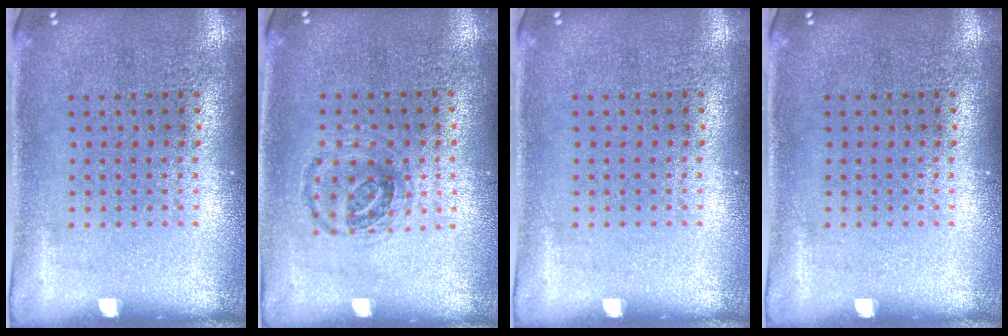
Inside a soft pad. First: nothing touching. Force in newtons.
{"total": 1.0, "press": 0.9, "slide": 0.5}
{"total": 0.0}
{"total": 0.0}